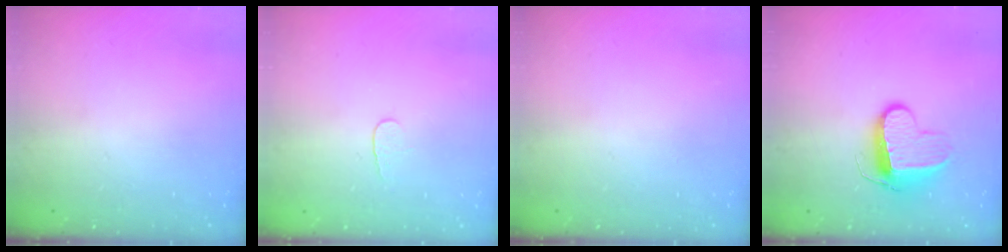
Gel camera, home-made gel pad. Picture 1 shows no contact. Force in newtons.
{"total": 3.5, "press": 3.4, "slide": 0.4}
{"total": 0.0}
{"total": 10.3, "press": 10.3, "slide": 0.4}